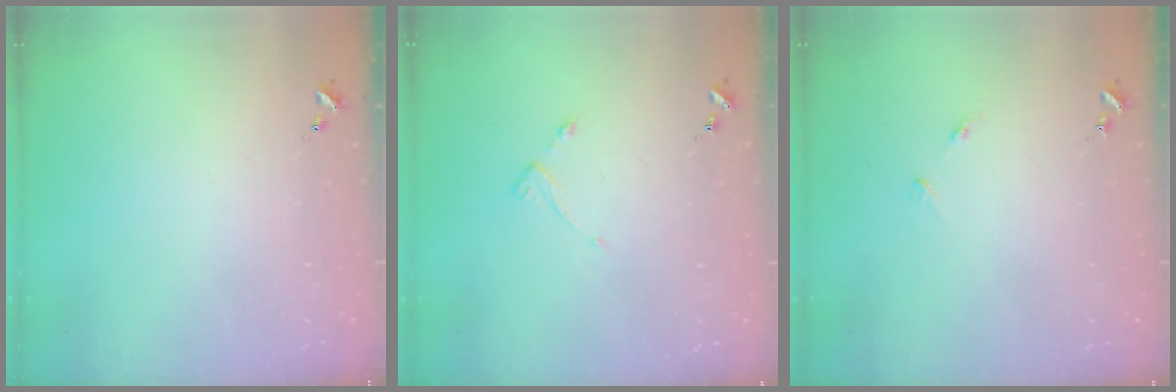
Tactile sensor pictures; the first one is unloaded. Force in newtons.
{"total": 2.8, "press": 2.7, "slide": 0.5}
{"total": 5.1, "press": 5.1, "slide": 0.6}